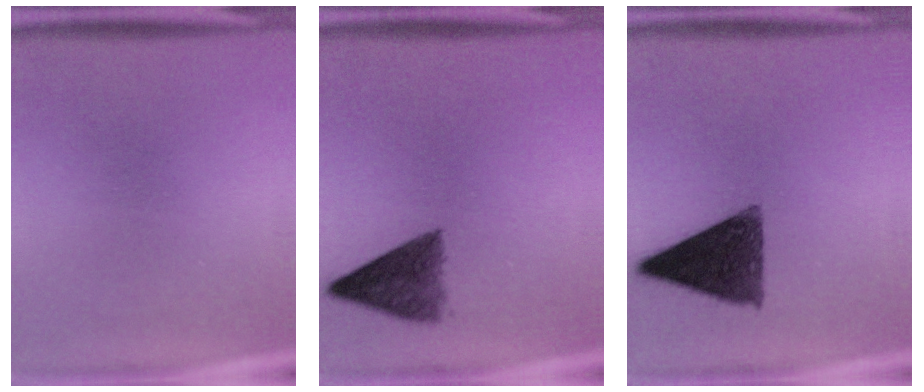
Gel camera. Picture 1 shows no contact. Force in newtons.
{"total": 6.5}
{"total": 11.9}